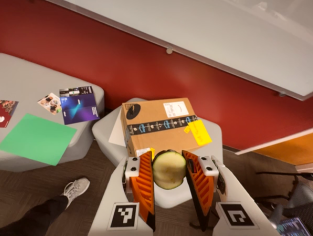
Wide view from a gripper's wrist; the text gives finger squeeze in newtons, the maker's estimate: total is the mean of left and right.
{"total": 12.0, "left": 12.3, "right": 11.7}